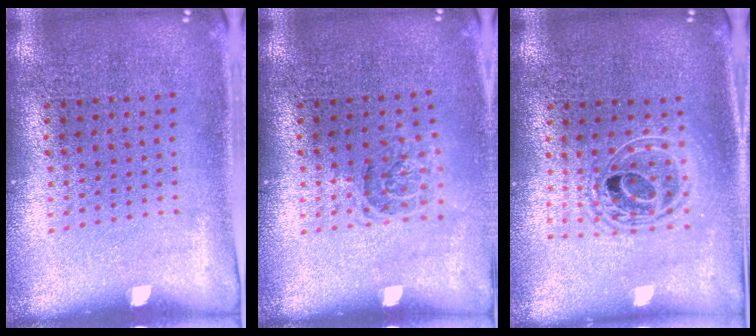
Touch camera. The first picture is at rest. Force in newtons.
{"total": 1.2, "press": 1.1, "slide": 0.5}
{"total": 1.8, "press": 1.5, "slide": 1.0}